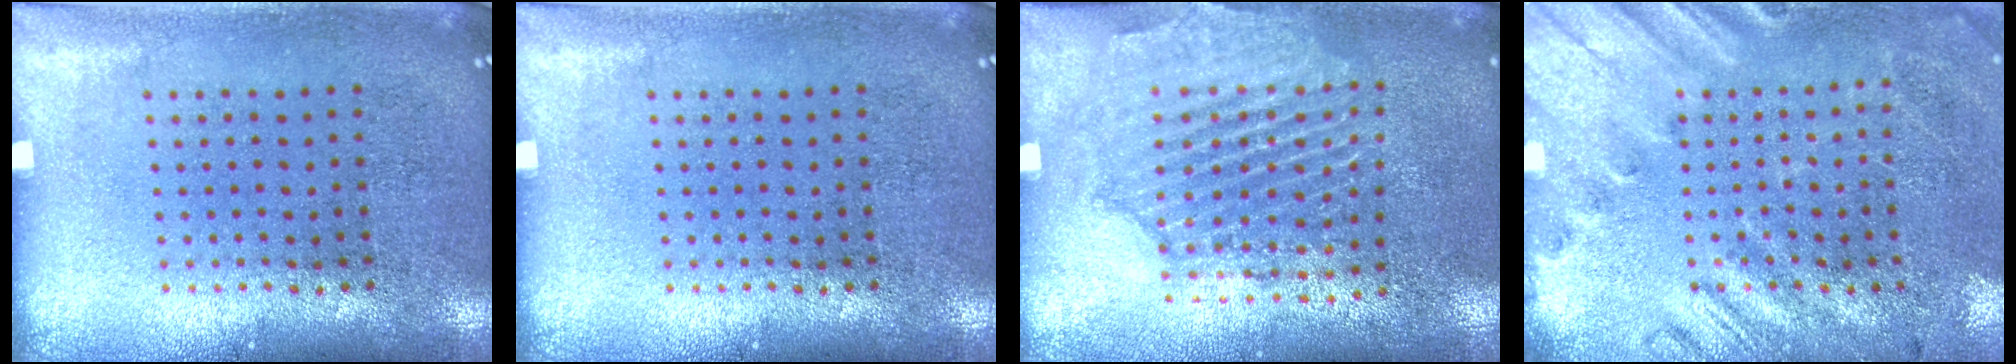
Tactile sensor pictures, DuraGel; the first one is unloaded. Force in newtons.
{"total": 0.0}
{"total": 1.9, "press": 1.9, "slide": 0.4}
{"total": 2.6, "press": 1.9, "slide": 1.7}